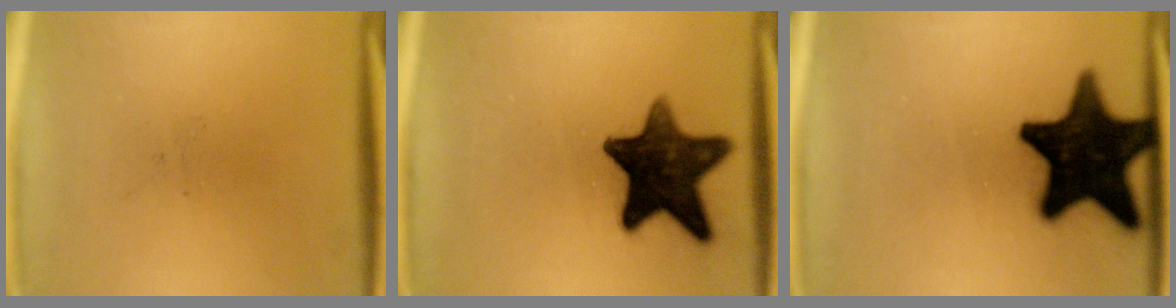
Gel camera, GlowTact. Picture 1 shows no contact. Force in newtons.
{"total": 14.5}
{"total": 19.1}